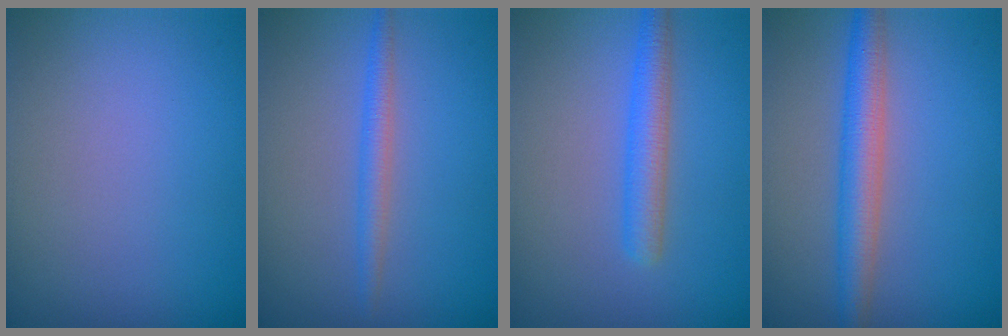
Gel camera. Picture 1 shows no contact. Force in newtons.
{"total": 1.9, "press": 1.9, "slide": 0.2}
{"total": 3.0, "press": 3.0, "slide": 0.1}
{"total": 4.0, "press": 4.0, "slide": 0.2}